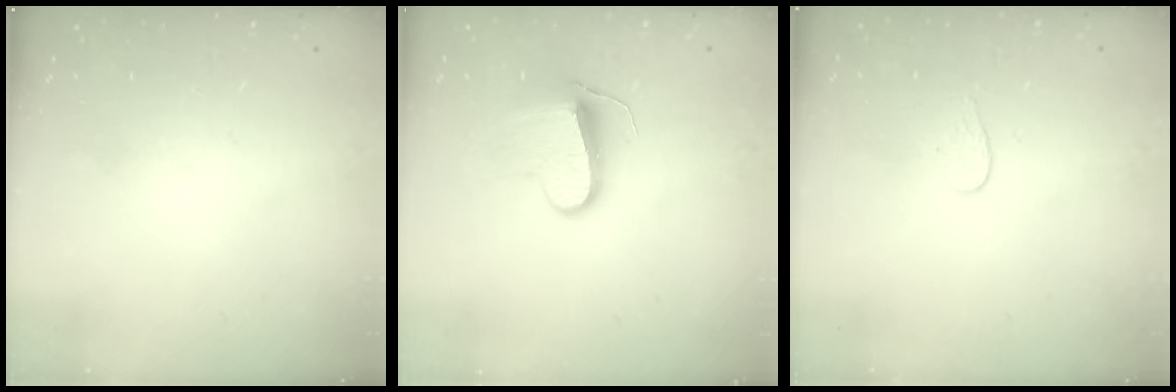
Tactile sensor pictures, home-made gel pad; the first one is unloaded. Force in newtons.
{"total": 10.7, "press": 10.7, "slide": 0.7}
{"total": 3.8, "press": 3.8, "slide": 0.3}